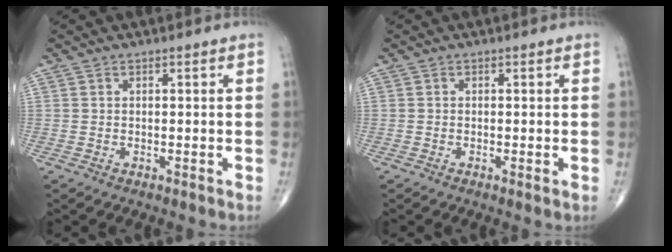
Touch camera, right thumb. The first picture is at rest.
{"total": 0.8, "force": [-0.2, 0.0, 0.8], "torque": [-0.020, -0.004, -0.007]}